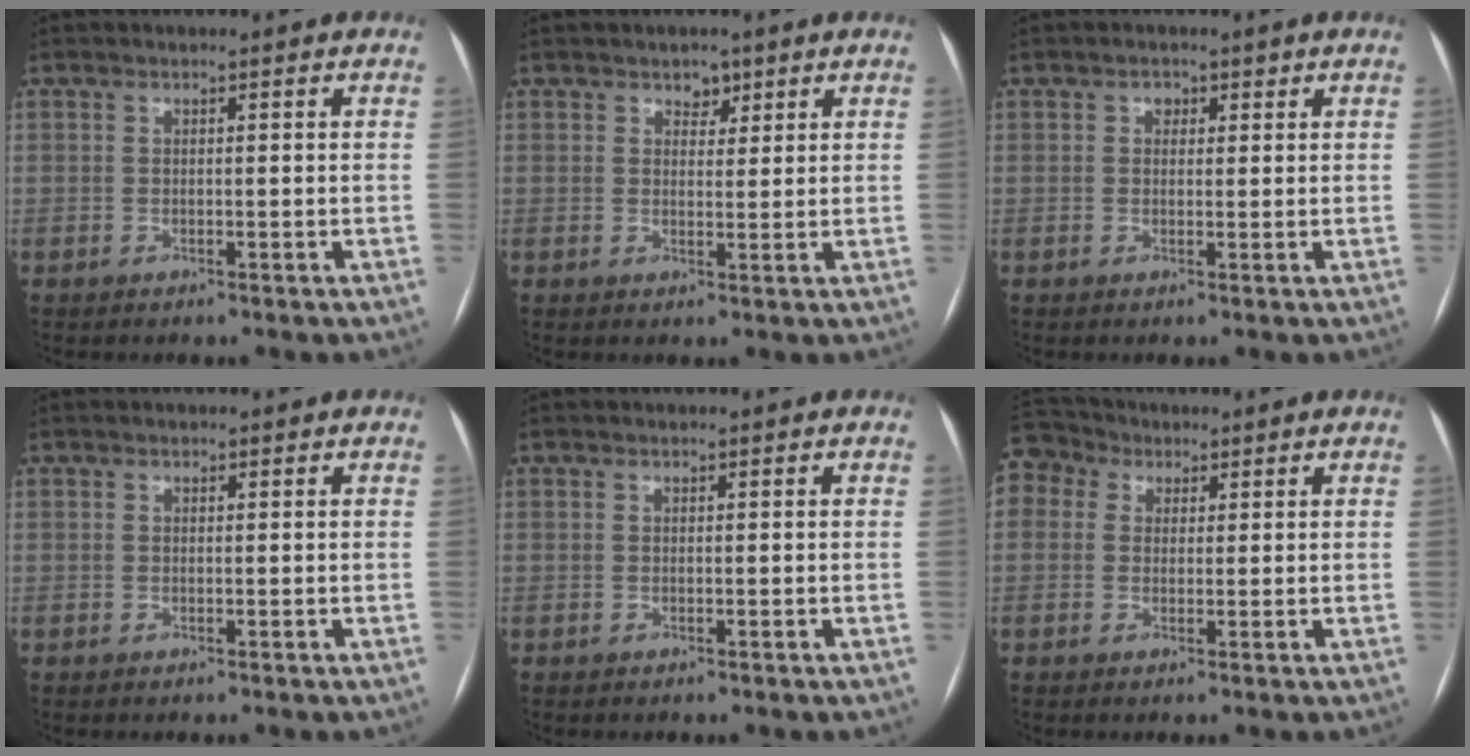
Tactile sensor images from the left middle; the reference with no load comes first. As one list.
[{"total": 2.3, "force": [1.6, 1.4, 0.9], "torque": [-0.009, 0.000, 0.024]}, {"total": 1.5, "force": [0.7, 1.2, 0.6], "torque": [-0.008, 0.006, 0.009]}, {"total": 0.0}, {"total": 0.0}, {"total": 8.9, "force": [4.0, 7.4, 2.8], "torque": [-0.078, 0.048, 0.077]}]